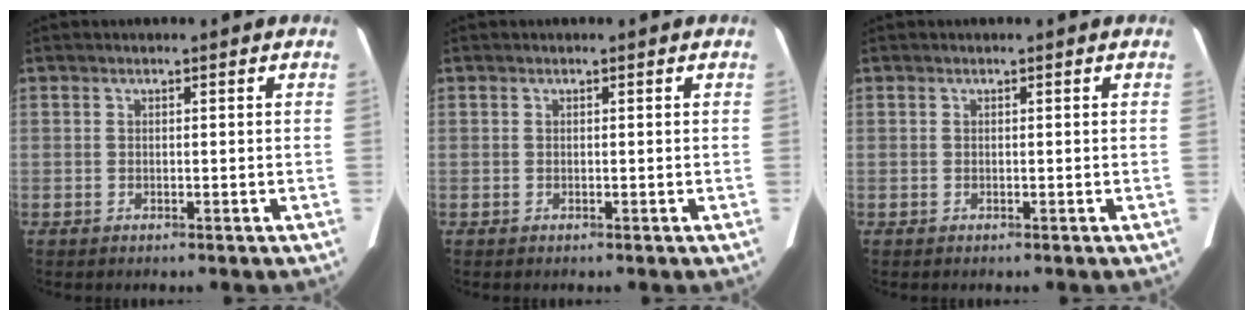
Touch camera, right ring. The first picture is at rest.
{"total": 0.0}
{"total": 0.0}